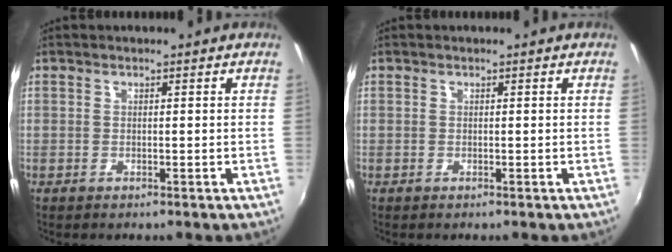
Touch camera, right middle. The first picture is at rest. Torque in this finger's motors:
{"motor_torque": [-0.11, -0.06, 0.00, 0.00]}